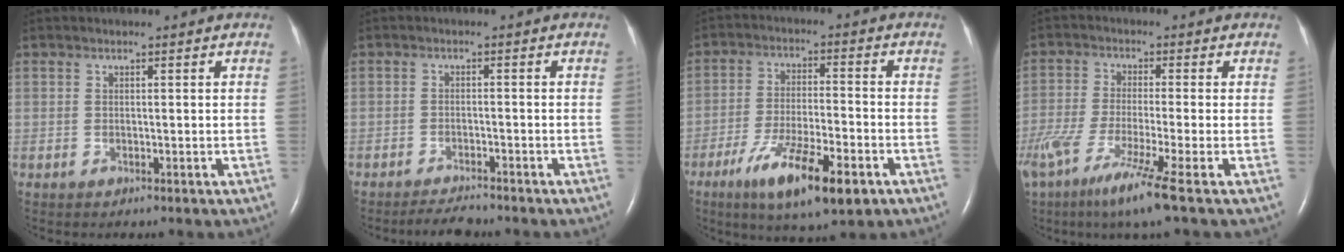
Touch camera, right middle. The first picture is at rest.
{"total": 2.9, "force": [-2.8, 0.2, 0.7], "torque": [-0.021, -0.013, -0.046]}
{"total": 12.5, "force": [-6.8, 2.4, 10.3], "torque": [-0.187, -0.022, -0.108]}
{"total": 12.4, "force": [-7.6, -0.7, 9.7], "torque": [-0.190, -0.046, -0.136]}